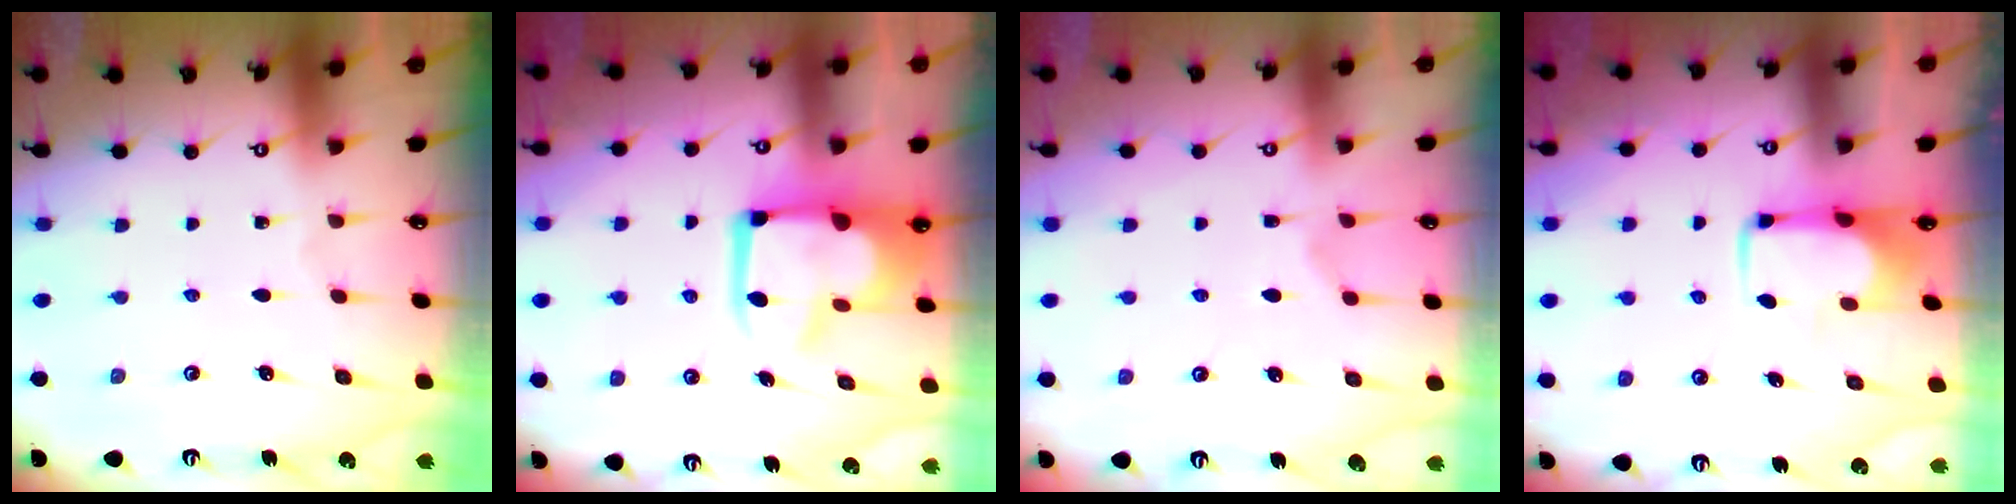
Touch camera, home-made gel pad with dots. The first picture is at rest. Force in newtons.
{"total": 12.8, "press": 12.8, "slide": 1.0}
{"total": 2.5, "press": 2.2, "slide": 1.2}
{"total": 2.0, "press": 2.0, "slide": 0.4}